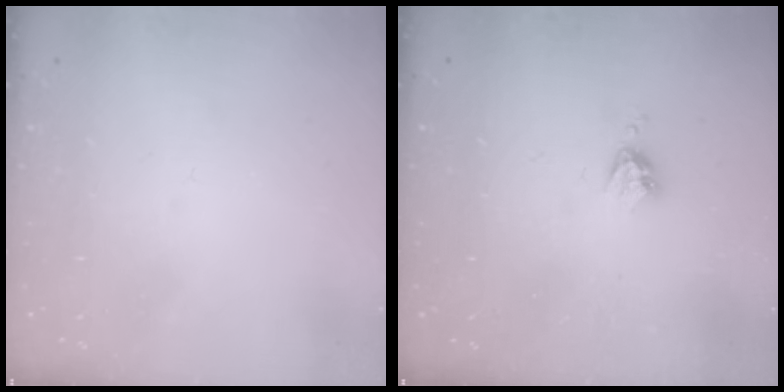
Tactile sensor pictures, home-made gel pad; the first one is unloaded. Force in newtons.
{"total": 3.3, "press": 3.3, "slide": 0.4}